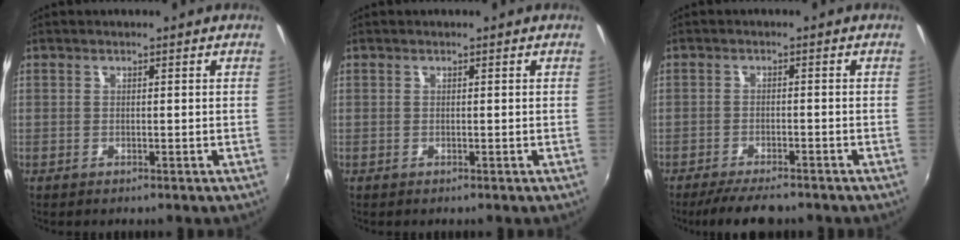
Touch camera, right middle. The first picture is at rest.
{"total": 0.0}
{"total": 7.2, "force": [-6.0, 1.5, 3.6], "torque": [-0.083, -0.020, -0.100]}